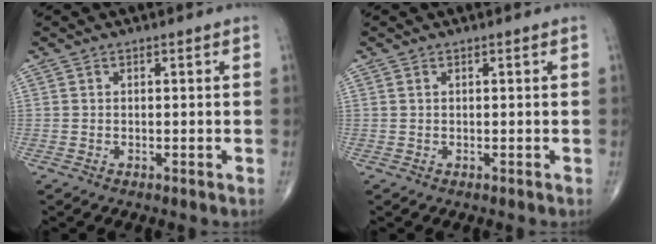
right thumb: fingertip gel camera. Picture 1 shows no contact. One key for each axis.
{"total": 0.0}